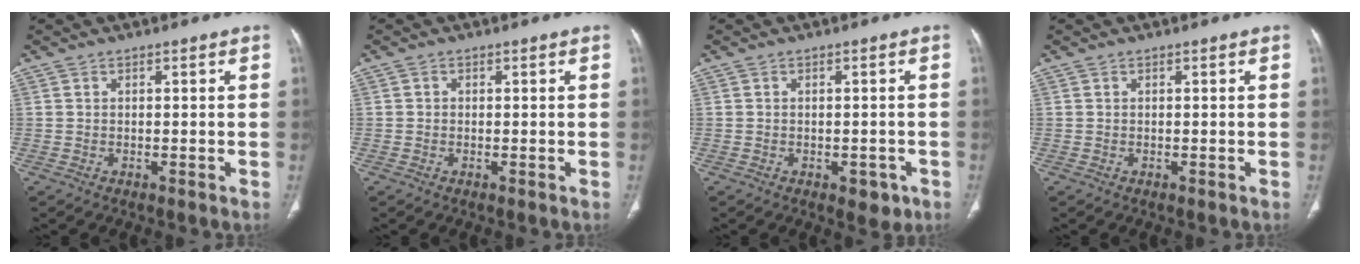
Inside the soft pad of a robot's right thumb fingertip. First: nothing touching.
{"total": 0.5, "force": [0.0, 0.5, 0.2], "torque": [-0.001, 0.002, -0.002]}
{"total": 3.5, "force": [-1.6, 2.1, 2.3], "torque": [-0.012, 0.005, -0.014]}
{"total": 0.0}